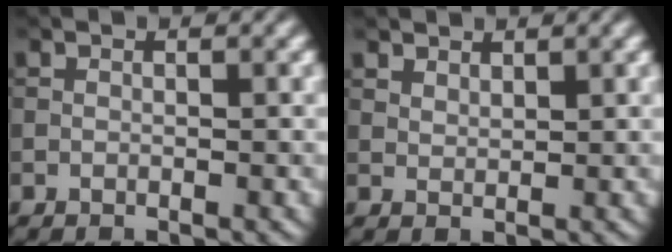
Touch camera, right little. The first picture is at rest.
{"total": 1.7, "force": [1.5, 0.8, 0.4], "torque": [-0.011, -0.003, 0.035]}